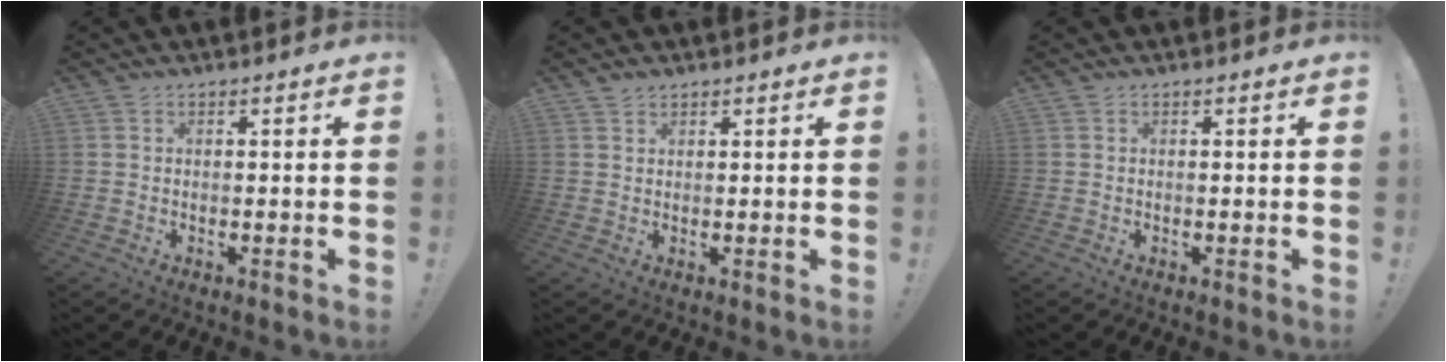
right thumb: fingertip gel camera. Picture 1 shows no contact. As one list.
[{"total": 1.4, "force": [1.2, 0.7, 0.4], "torque": [-0.004, -0.004, 0.023]}, {"total": 0.0}]